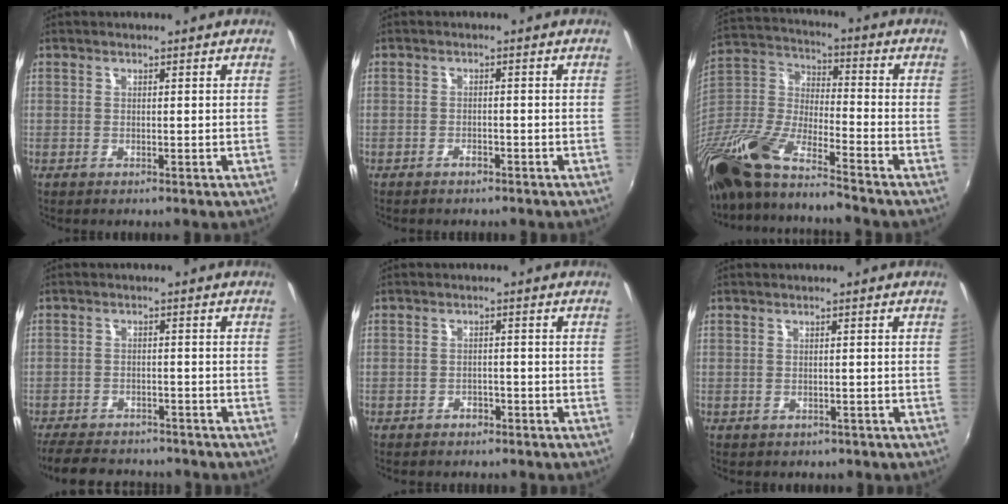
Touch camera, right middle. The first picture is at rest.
{"total": 1.5, "force": [-1.3, 0.5, 0.5], "torque": [-0.014, 0.001, -0.021]}
{"total": 18.9, "force": [-14.0, 3.6, 12.1], "torque": [-0.253, -0.036, -0.280]}
{"total": 11.8, "force": [-10.2, 4.1, 4.3], "torque": [-0.110, -0.007, -0.152]}
{"total": 2.8, "force": [-2.3, 1.4, 0.7], "torque": [-0.021, -0.002, -0.032]}
{"total": 1.7, "force": [-1.0, 1.3, 0.5], "torque": [-0.013, -0.003, -0.008]}